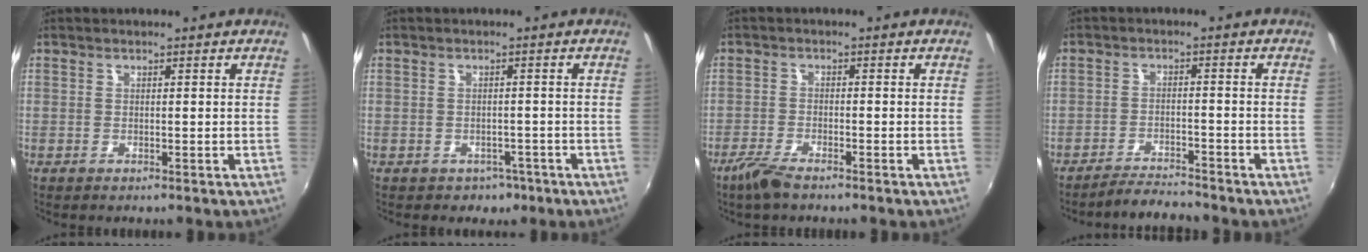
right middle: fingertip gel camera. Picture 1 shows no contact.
{"total": 3.5, "force": [-1.9, 2.8, 0.7], "torque": [-0.023, 0.000, -0.019]}
{"total": 4.5, "force": [-3.6, 0.9, 2.6], "torque": [-0.076, -0.007, -0.072]}
{"total": 4.9, "force": [-4.9, 0.2, 0.8], "torque": [-0.036, -0.004, -0.083]}